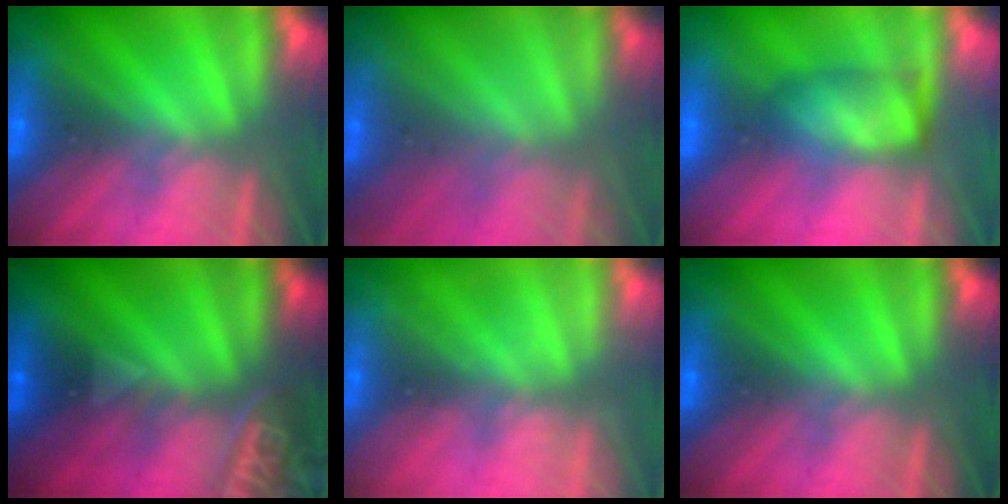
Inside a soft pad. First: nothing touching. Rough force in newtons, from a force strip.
{"total": 2.2}
{"total": 4.7}
{"total": 2.4}
{"total": 2.0}
{"total": 0.0}